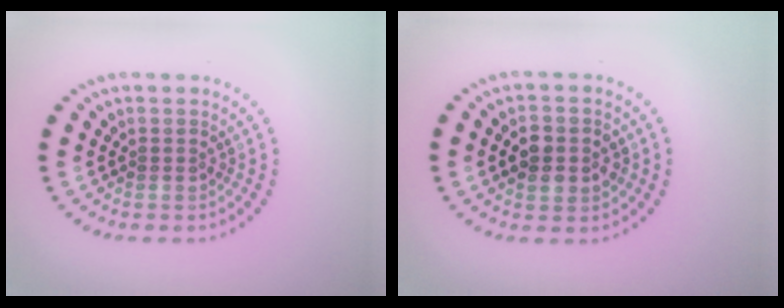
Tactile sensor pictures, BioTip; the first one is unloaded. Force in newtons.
{"total": 3.8, "press": 3.8, "slide": 0.3}